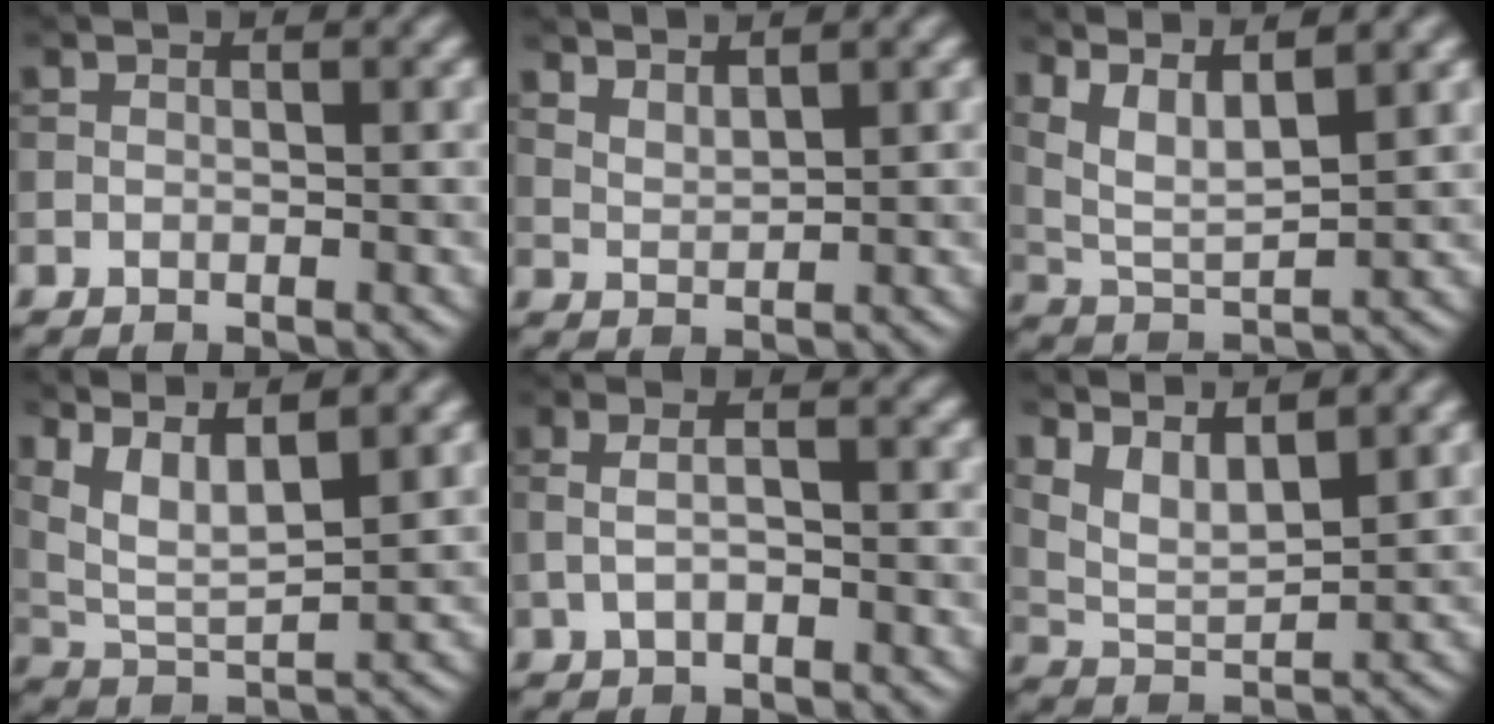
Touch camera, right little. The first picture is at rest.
{"total": 2.3, "force": [2.1, 0.4, 0.9], "torque": [-0.021, -0.002, 0.044]}
{"total": 6.7, "force": [4.2, 2.0, 4.8], "torque": [-0.094, 0.013, 0.072]}
{"total": 8.7, "force": [5.3, 2.9, 6.2], "torque": [-0.133, 0.020, 0.084]}
{"total": 2.6, "force": [-0.5, 1.1, 2.3], "torque": [-0.054, 0.002, -0.009]}
{"total": 5.6, "force": [3.9, 1.9, 3.5], "torque": [-0.079, 0.001, 0.076]}